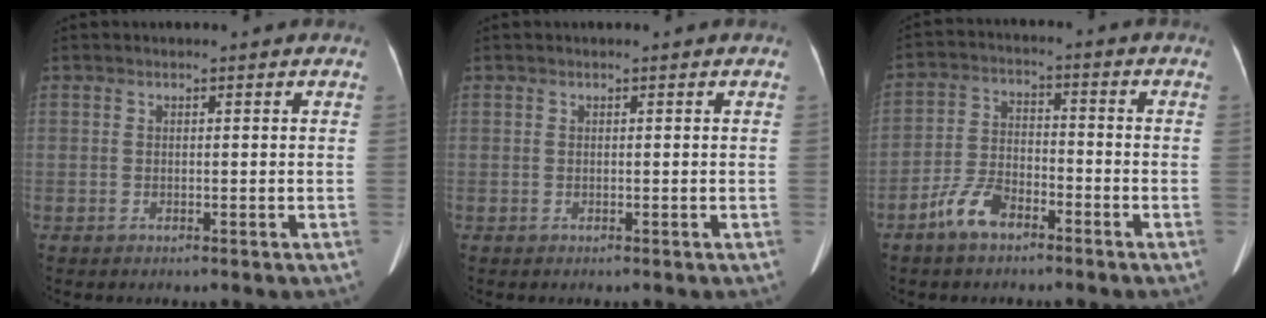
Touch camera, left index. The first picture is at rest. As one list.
[{"total": 0.0}, {"total": 6.8, "force": [-4.7, 3.0, 4.0], "torque": [-0.091, 0.005, -0.091]}]